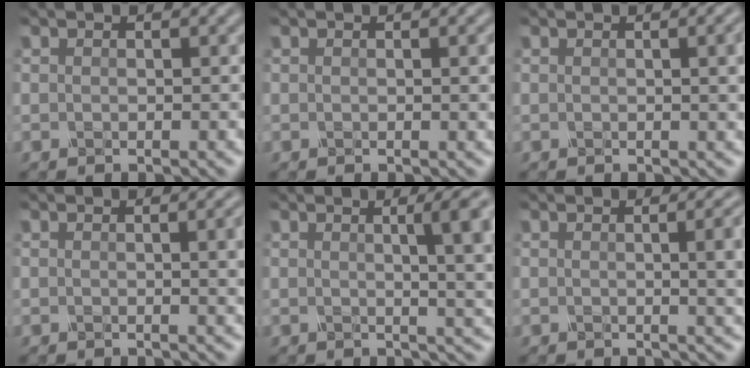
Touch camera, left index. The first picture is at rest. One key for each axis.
{"total": 1.3, "fx": 0.4, "fy": 0.3, "fz": 1.2, "tx": -0.019, "ty": 0.000, "tz": 0.006}
{"total": 2.8, "fx": 0.6, "fy": 0.8, "fz": 2.6, "tx": -0.032, "ty": 0.002, "tz": 0.007}
{"total": 3.1, "fx": 0.5, "fy": 1.0, "fz": 2.9, "tx": -0.033, "ty": 0.002, "tz": 0.007}
{"total": 5.6, "fx": 1.4, "fy": 1.6, "fz": 5.2, "tx": -0.043, "ty": 0.008, "tz": 0.014}
{"total": 4.2, "fx": 0.5, "fy": 1.4, "fz": 3.9, "tx": -0.033, "ty": 0.004, "tz": 0.004}